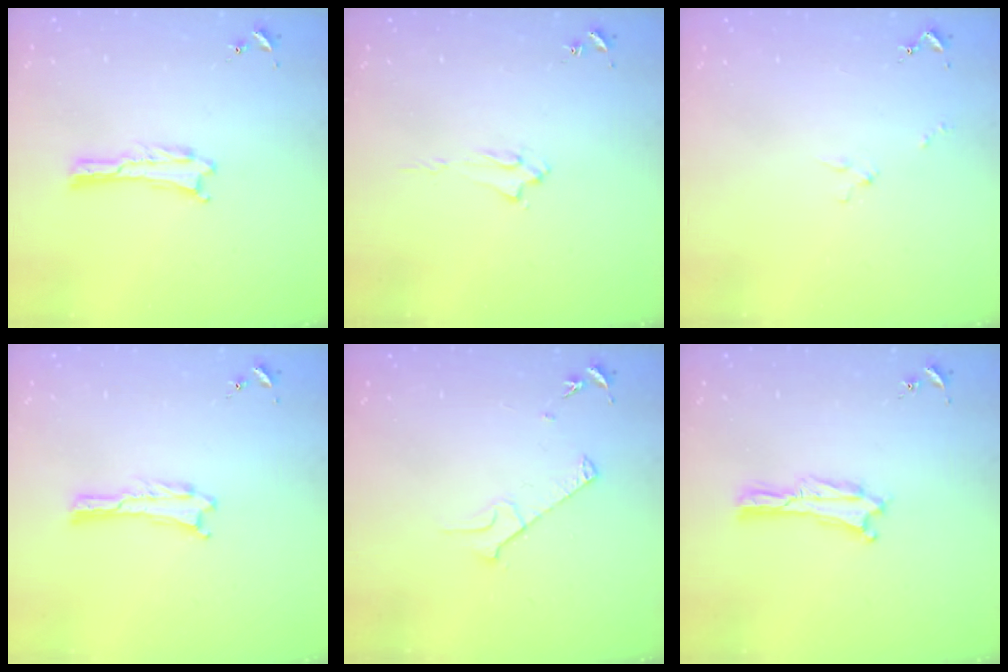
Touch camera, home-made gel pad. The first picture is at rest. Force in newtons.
{"total": 1.9, "press": 1.8, "slide": 0.4}
{"total": 1.3, "press": 1.2, "slide": 0.1}
{"total": 0.0}
{"total": 3.9, "press": 3.9, "slide": 0.4}
{"total": 0.0}